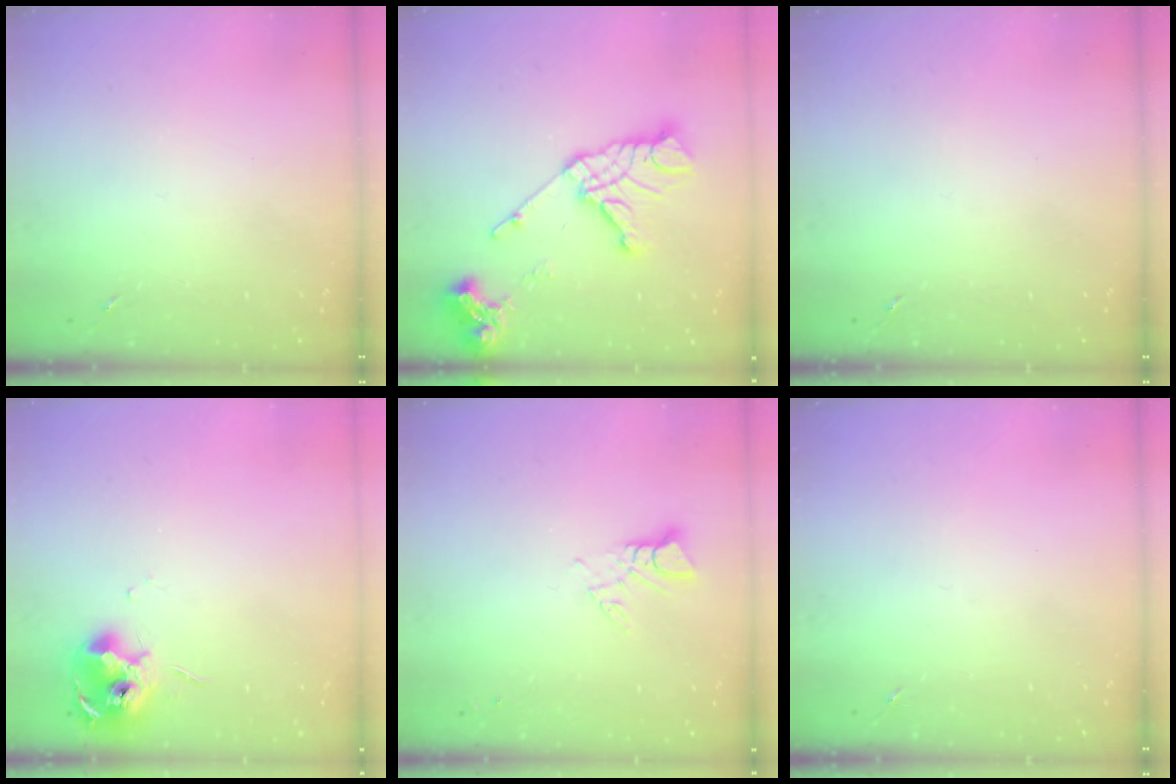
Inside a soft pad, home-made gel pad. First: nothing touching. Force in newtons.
{"total": 17.0, "press": 16.9, "slide": 1.8}
{"total": 0.0}
{"total": 12.0, "press": 11.9, "slide": 1.3}
{"total": 3.8, "press": 3.8, "slide": 0.2}
{"total": 0.0}